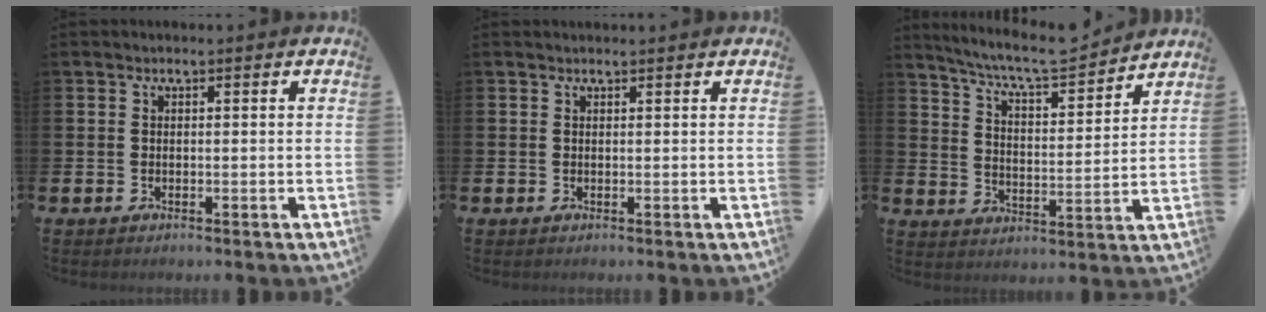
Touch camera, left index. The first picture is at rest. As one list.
[{"total": 0.6, "force": [0.6, 0.1, 0.0], "torque": [0.007, -0.004, 0.010]}, {"total": 8.0, "force": [7.5, 0.8, 2.5], "torque": [-0.072, -0.050, 0.130]}]